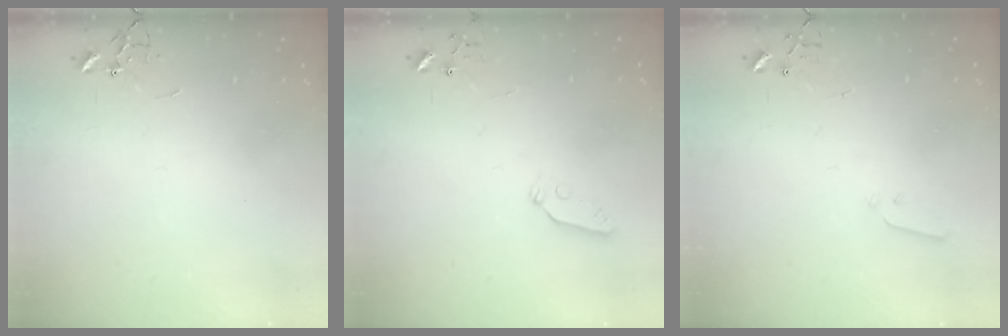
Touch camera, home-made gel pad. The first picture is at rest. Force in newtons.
{"total": 4.3, "press": 4.3, "slide": 0.3}
{"total": 2.8, "press": 2.7, "slide": 0.4}